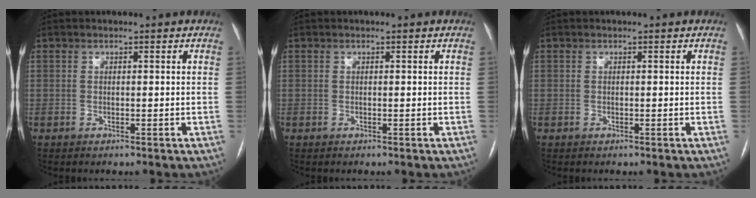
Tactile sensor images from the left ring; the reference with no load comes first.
{"total": 0.0}
{"total": 0.0}